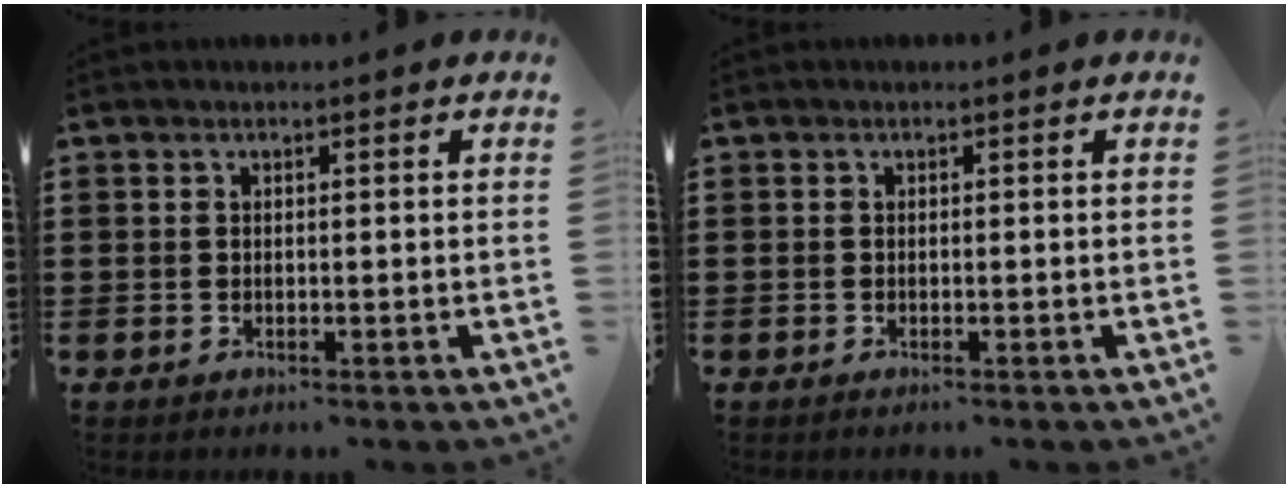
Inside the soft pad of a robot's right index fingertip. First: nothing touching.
{"total": 0.0}